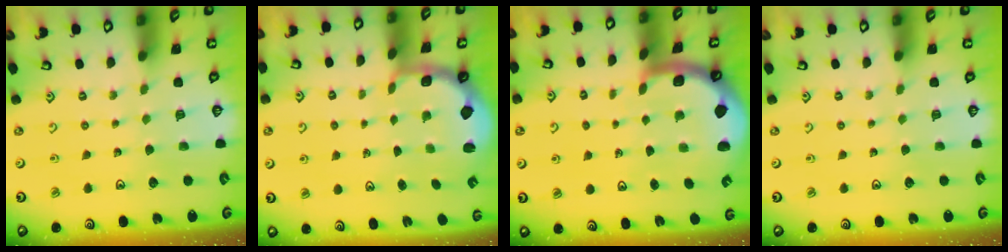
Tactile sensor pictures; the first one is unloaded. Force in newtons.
{"total": 2.5, "press": 1.2, "slide": 2.2}
{"total": 3.4, "press": 3.4, "slide": 0.4}
{"total": 0.0}